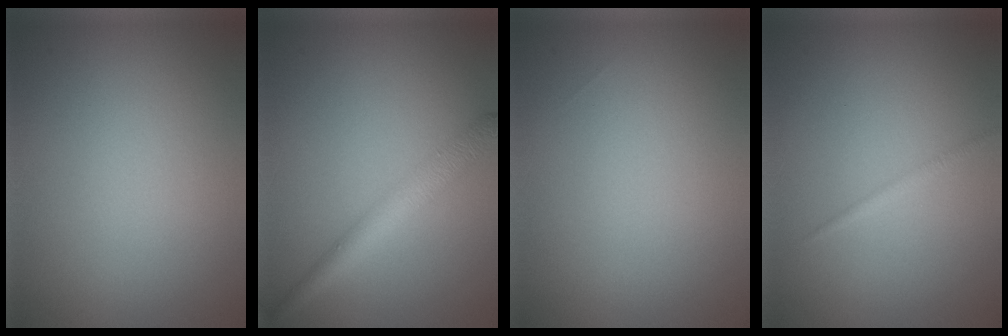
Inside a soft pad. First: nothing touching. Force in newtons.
{"total": 3.5, "press": 3.5, "slide": 0.1}
{"total": 0.0}
{"total": 0.8, "press": 0.8, "slide": 0.1}